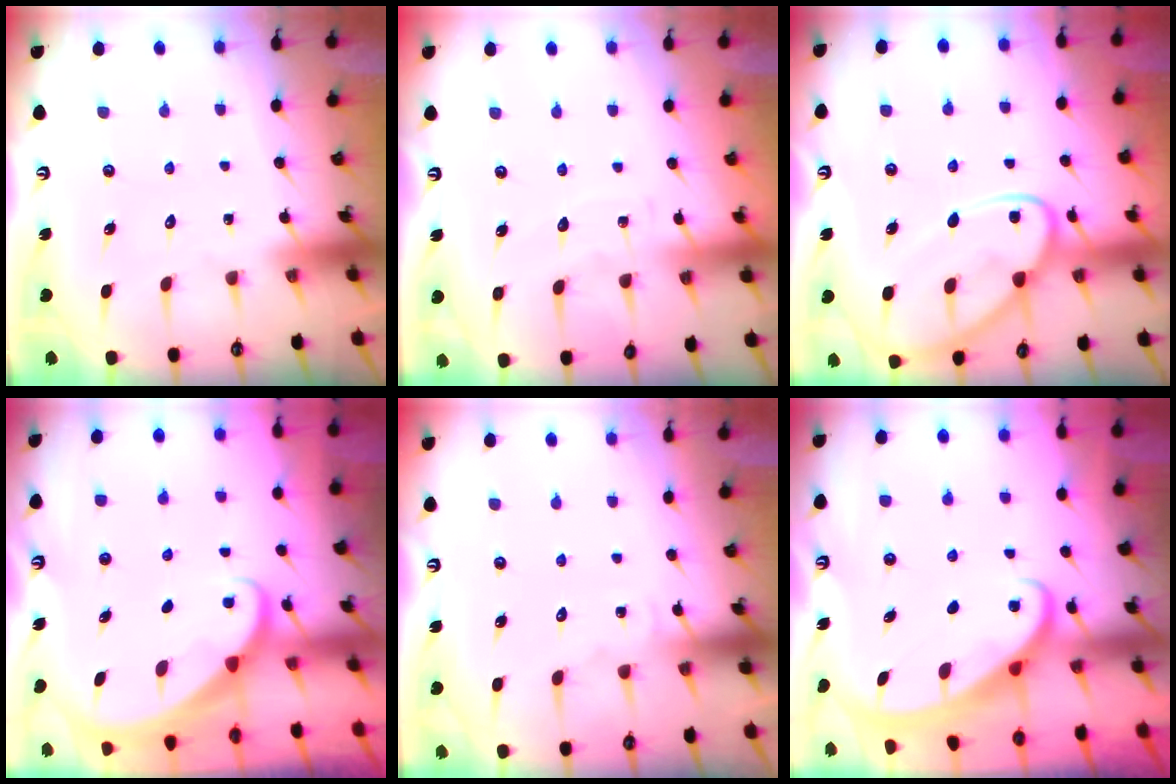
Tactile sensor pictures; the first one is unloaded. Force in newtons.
{"total": 2.1, "press": 2.1, "slide": 0.2}
{"total": 11.9, "press": 11.8, "slide": 1.2}
{"total": 1.8, "press": 1.8, "slide": 0.0}
{"total": 4.7, "press": 4.6, "slide": 0.4}
{"total": 2.7, "press": 2.7, "slide": 0.3}